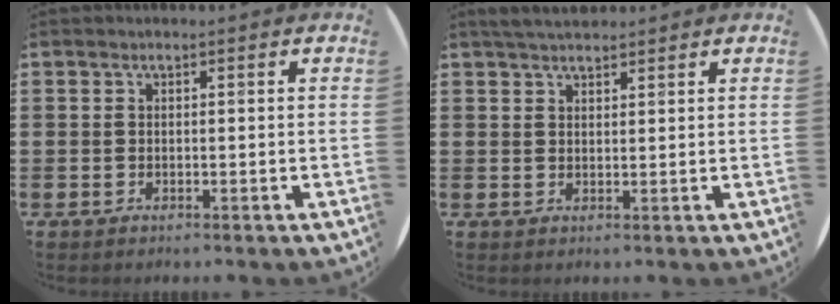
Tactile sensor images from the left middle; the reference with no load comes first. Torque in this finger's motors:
{"motor_torque": [0.53, -0.50, 0.04, 0.00]}